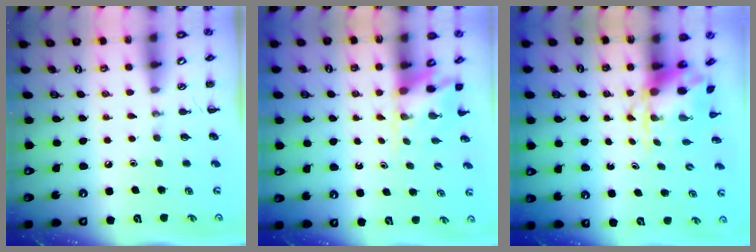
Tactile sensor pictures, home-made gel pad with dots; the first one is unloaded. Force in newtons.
{"total": 2.9, "press": 2.8, "slide": 0.7}
{"total": 3.8, "press": 3.7, "slide": 0.9}